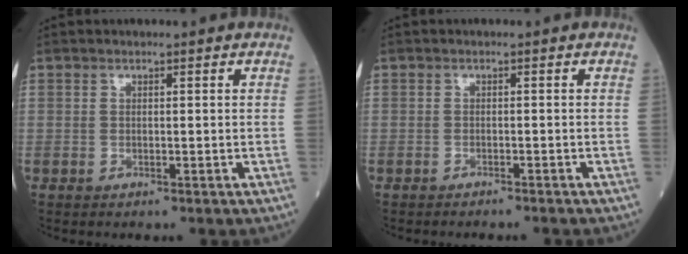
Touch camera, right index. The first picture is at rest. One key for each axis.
{"total": 2.7, "fx": -2.5, "fy": 0.2, "fz": 0.8, "tx": -0.014, "ty": -0.002, "tz": -0.032}